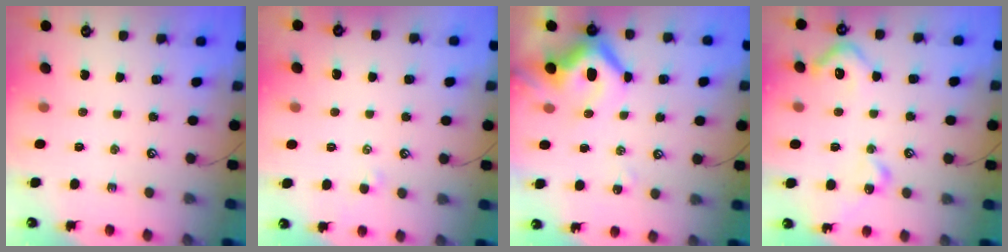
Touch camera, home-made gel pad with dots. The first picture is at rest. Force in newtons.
{"total": 1.6, "press": 1.5, "slide": 0.3}
{"total": 12.6, "press": 12.5, "slide": 1.5}
{"total": 8.9, "press": 8.8, "slide": 1.1}